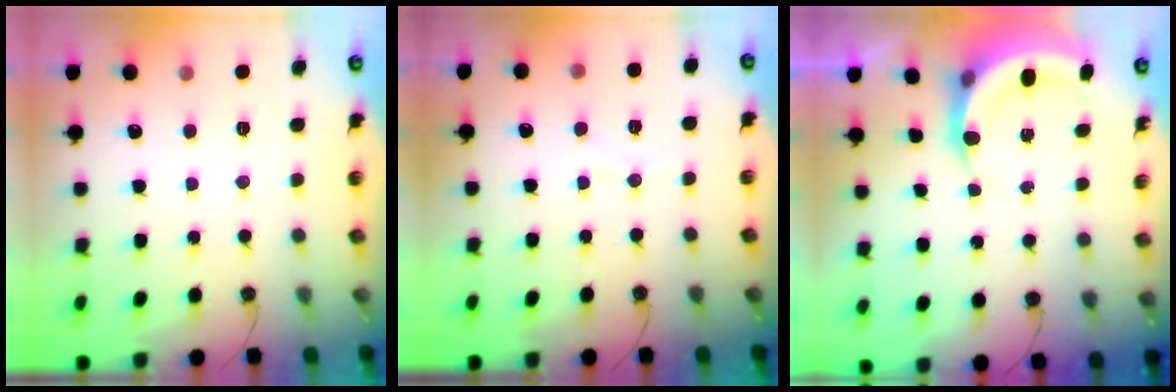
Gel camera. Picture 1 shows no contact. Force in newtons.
{"total": 2.9, "press": 2.9, "slide": 0.3}
{"total": 5.9, "press": 5.9, "slide": 0.4}